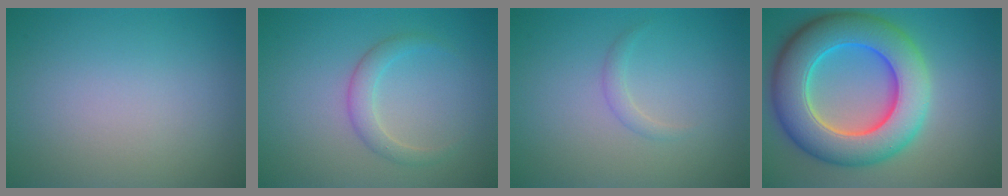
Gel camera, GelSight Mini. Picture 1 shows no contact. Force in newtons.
{"total": 2.0, "press": 2.0, "slide": 0.1}
{"total": 0.9, "press": 0.9, "slide": 0.1}
{"total": 11.0, "press": 11.0, "slide": 0.5}